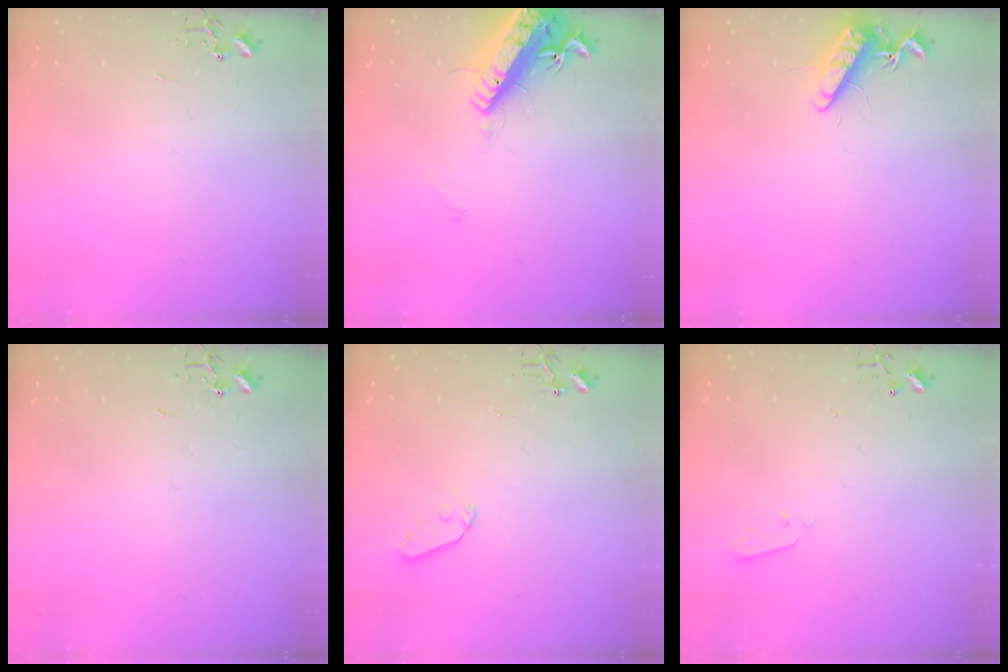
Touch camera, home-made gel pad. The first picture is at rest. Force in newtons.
{"total": 16.3, "press": 15.9, "slide": 3.8}
{"total": 11.9, "press": 11.8, "slide": 1.3}
{"total": 0.0}
{"total": 6.5, "press": 6.5, "slide": 0.6}
{"total": 2.1, "press": 2.1, "slide": 0.3}